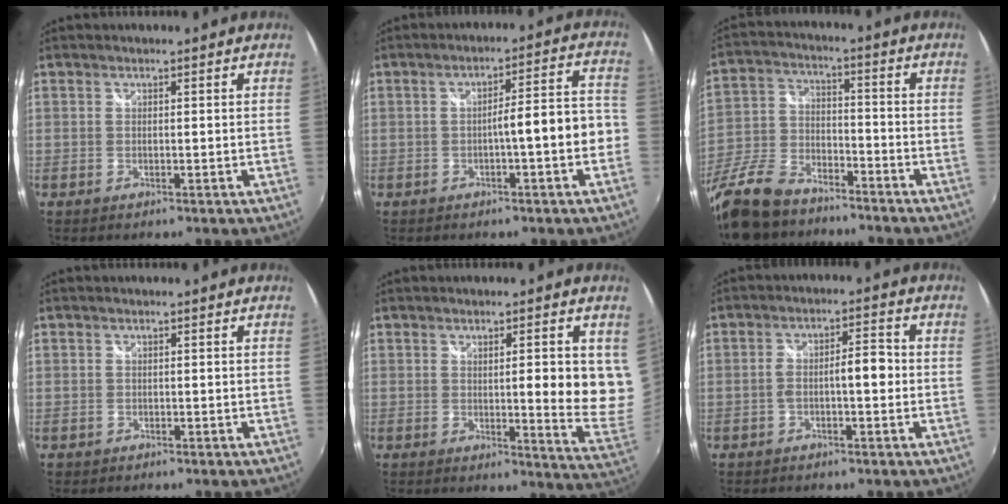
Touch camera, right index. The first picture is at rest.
{"total": 7.3, "force": [-2.3, 0.3, 6.9], "torque": [-0.091, 0.022, -0.023]}
{"total": 19.7, "force": [-14.8, 8.8, 9.5], "torque": [-0.233, -0.017, -0.270]}
{"total": 0.8, "force": [-0.4, 0.7, 0.0], "torque": [-0.004, 0.001, -0.007]}
{"total": 10.5, "force": [1.9, 2.0, 10.2], "torque": [-0.117, -0.011, 0.030]}
{"total": 4.3, "force": [-1.1, 1.2, 4.0], "torque": [-0.072, 0.016, -0.014]}